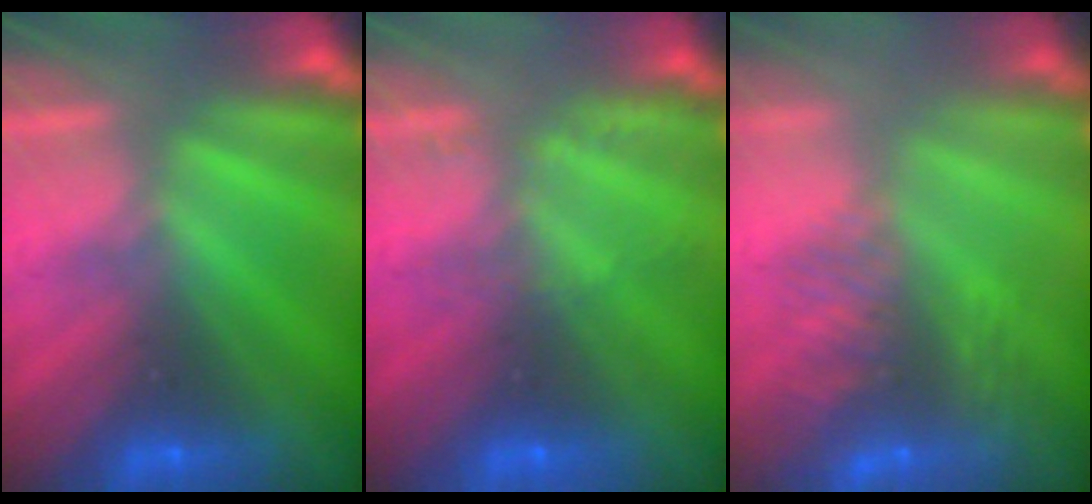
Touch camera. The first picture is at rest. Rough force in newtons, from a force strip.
{"total": 2.1}
{"total": 9.3}